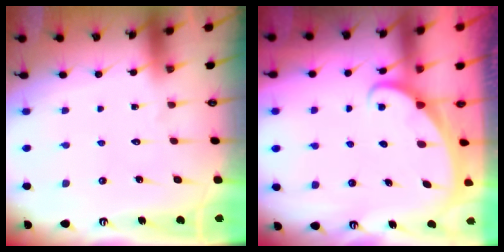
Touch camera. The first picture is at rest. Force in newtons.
{"total": 1.7, "press": 1.7, "slide": 0.1}